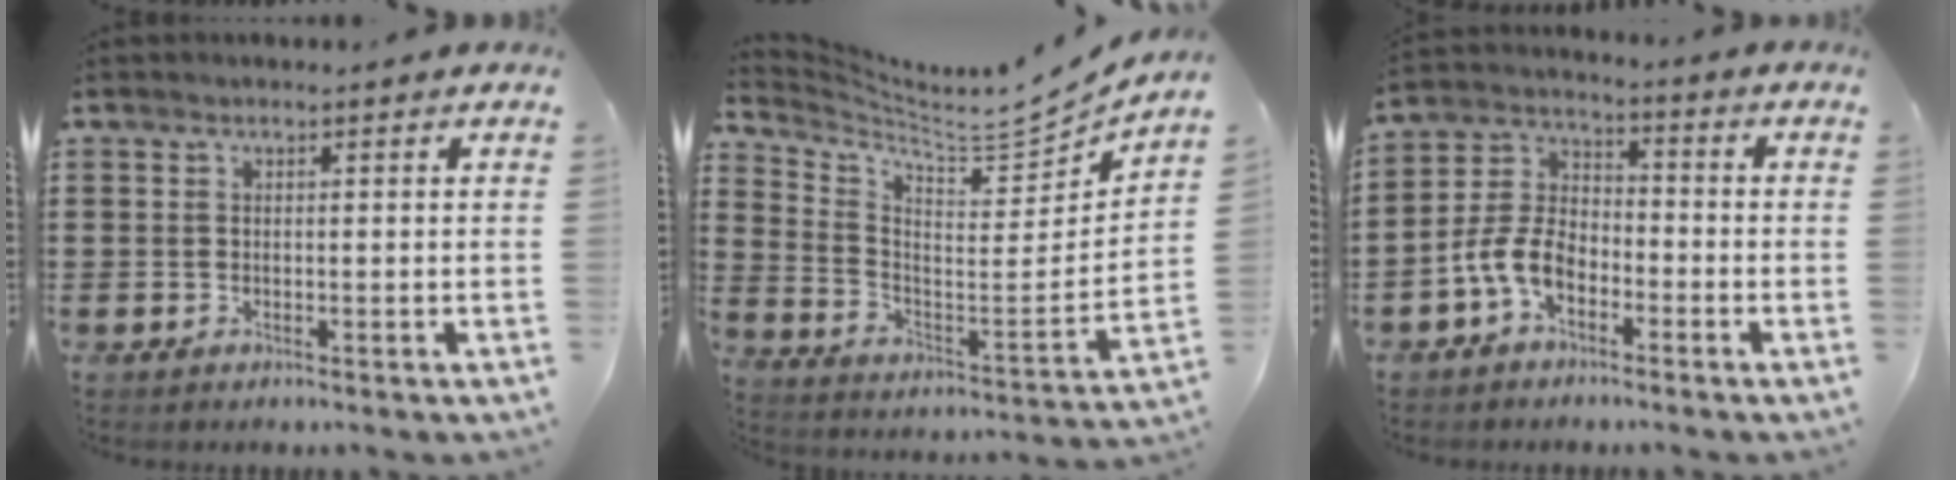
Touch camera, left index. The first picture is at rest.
{"total": 6.1, "force": [5.7, 1.1, 1.9], "torque": [-0.060, -0.059, 0.091]}
{"total": 6.9, "force": [-4.0, 3.8, 4.1], "torque": [-0.117, 0.001, -0.087]}